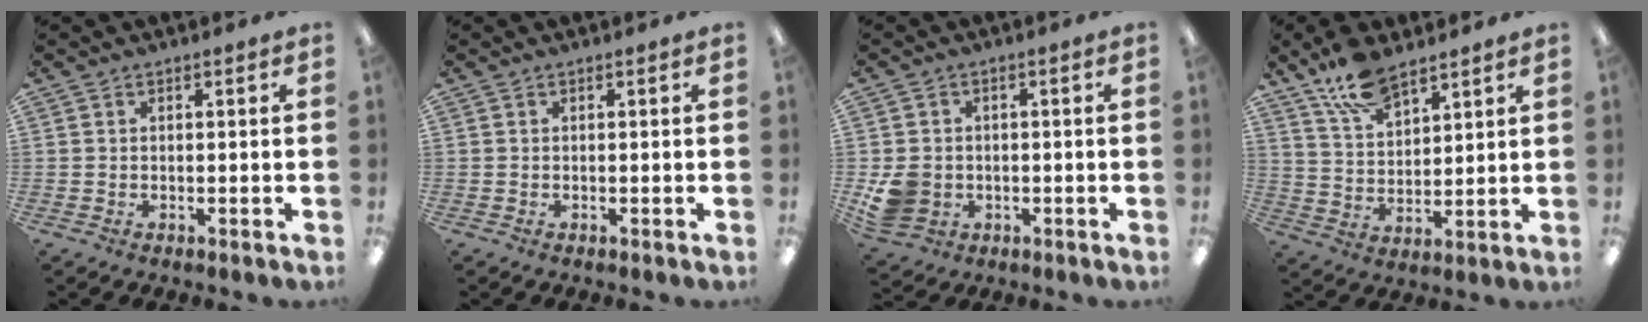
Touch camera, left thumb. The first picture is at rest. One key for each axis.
{"total": 0.0}
{"total": 6.4, "fx": -1.3, "fy": 5.6, "fz": 2.7, "tx": -0.055, "ty": 0.007, "tz": -0.022}
{"total": 11.1, "fx": 8.2, "fy": 4.9, "fz": 5.7, "tx": -0.114, "ty": -0.038, "tz": 0.153}